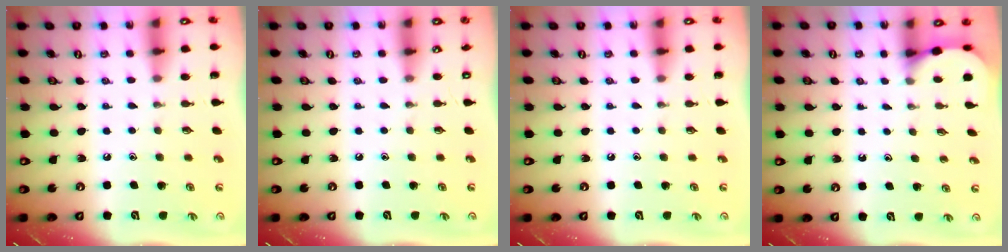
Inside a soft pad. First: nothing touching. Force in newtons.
{"total": 0.0}
{"total": 0.0}
{"total": 1.9, "press": 1.9, "slide": 0.2}